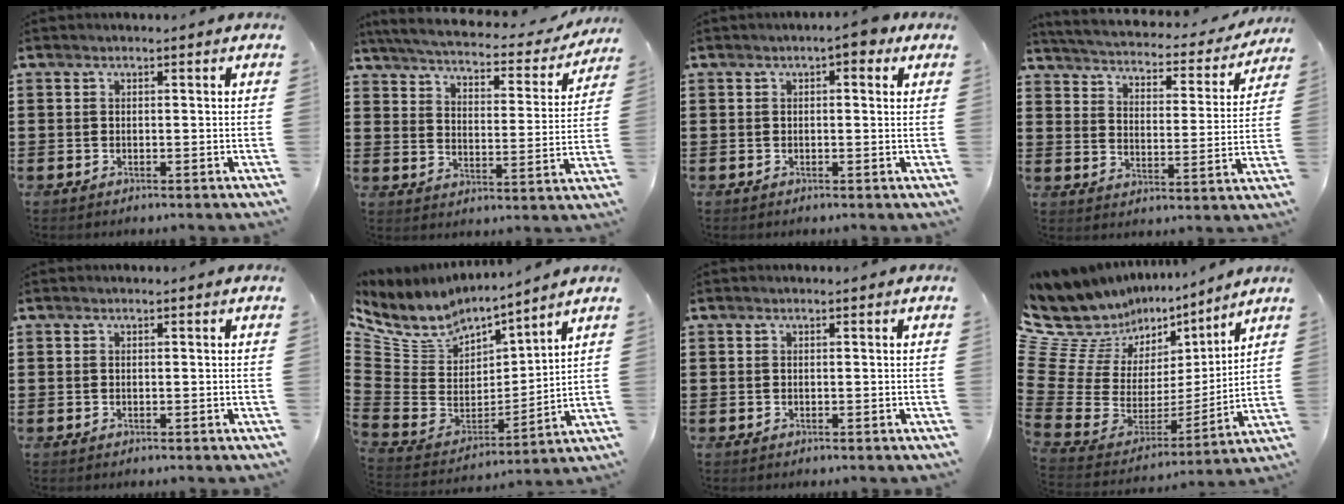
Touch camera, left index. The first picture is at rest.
{"total": 4.0, "force": [3.7, 0.3, 1.6], "torque": [-0.053, -0.027, 0.055]}
{"total": 2.7, "force": [1.1, 0.8, 2.3], "torque": [-0.031, 0.000, 0.014]}
{"total": 2.8, "force": [2.7, 0.1, 0.7], "torque": [-0.033, -0.027, 0.036]}
{"total": 0.0}
{"total": 6.5, "force": [5.3, 3.5, 1.4], "torque": [-0.074, -0.052, 0.094]}
{"total": 0.0}
{"total": 8.9, "force": [5.0, 7.0, 2.5], "torque": [-0.112, -0.061, 0.085]}